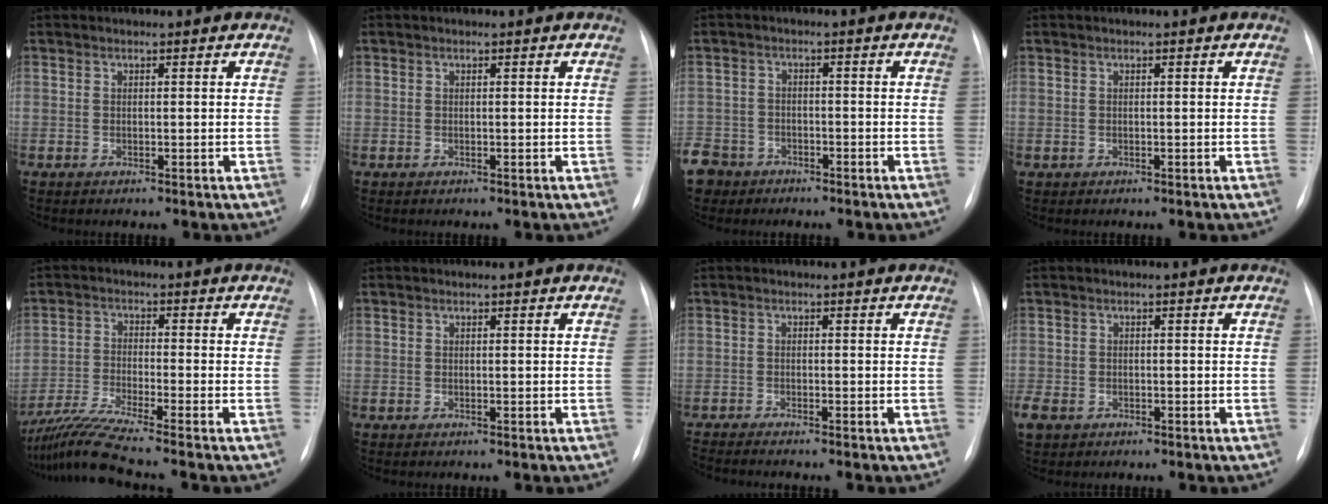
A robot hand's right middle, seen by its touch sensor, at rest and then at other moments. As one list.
[{"total": 0.0}, {"total": 8.3, "force": [-5.6, 6.1, 1.4], "torque": [-0.059, -0.004, -0.098]}, {"total": 0.0}, {"total": 7.7, "force": [-6.5, -2.1, 3.5], "torque": [-0.077, -0.030, -0.121]}, {"total": 0.0}, {"total": 4.3, "force": [-3.8, -0.3, 2.1], "torque": [-0.029, -0.010, -0.056]}, {"total": 4.1, "force": [-2.4, 2.8, 1.7], "torque": [-0.041, -0.006, -0.036]}]